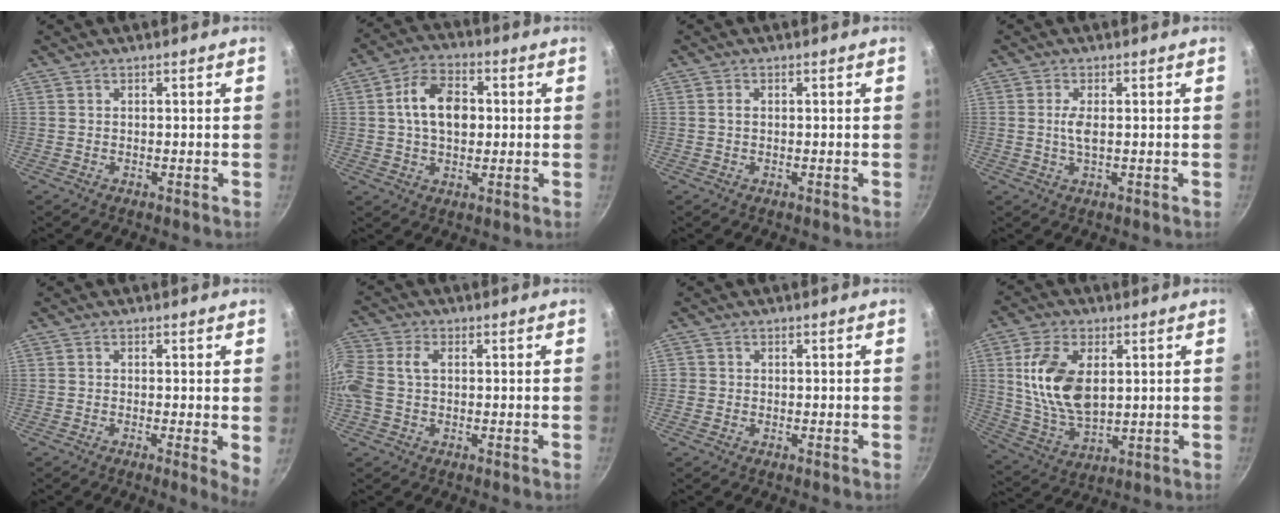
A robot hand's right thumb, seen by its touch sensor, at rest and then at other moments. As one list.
[{"total": 10.5, "force": [1.1, 7.0, 7.8], "torque": [-0.112, 0.015, 0.009]}, {"total": 0.8, "force": [0.0, 0.5, 0.5], "torque": [-0.009, 0.003, 0.000]}, {"total": 2.9, "force": [0.2, 1.0, 2.7], "torque": [-0.062, 0.001, 0.001]}, {"total": 3.7, "force": [-0.2, 0.7, 3.6], "torque": [-0.045, -0.008, -0.007]}, {"total": 7.7, "force": [0.4, 5.3, 5.6], "torque": [-0.126, 0.018, -0.008]}, {"total": 0.9, "force": [-0.3, 0.8, 0.2], "torque": [-0.003, 0.001, -0.007]}, {"total": 14.4, "force": [2.9, 8.3, 11.4], "torque": [-0.204, -0.016, 0.062]}]